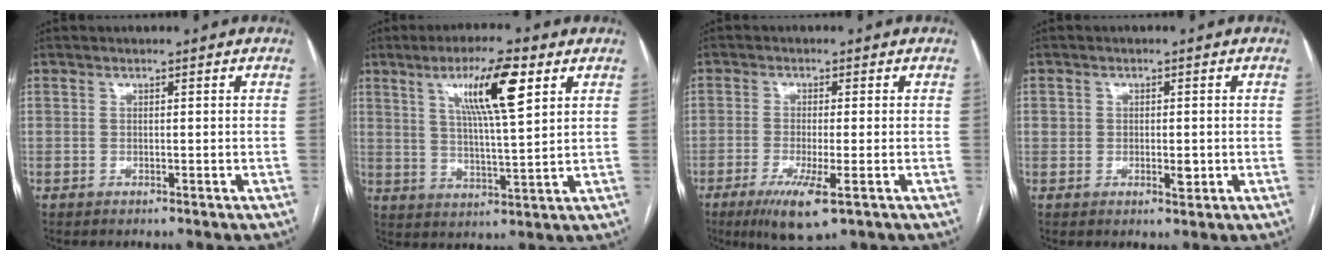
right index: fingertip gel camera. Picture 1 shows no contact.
{"total": 10.8, "force": [5.0, 0.8, 9.6], "torque": [-0.168, 0.005, 0.084]}
{"total": 7.3, "force": [-3.5, 0.8, 6.3], "torque": [-0.118, -0.021, -0.056]}
{"total": 2.8, "force": [-0.2, 1.8, 2.2], "torque": [-0.030, 0.003, 0.003]}